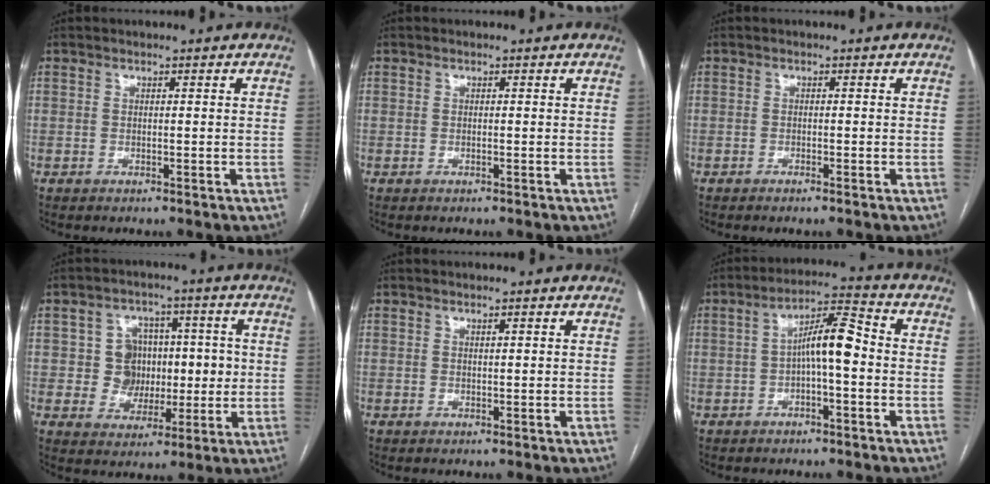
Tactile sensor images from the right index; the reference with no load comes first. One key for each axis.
{"total": 0.0}
{"total": 0.8, "fx": -0.6, "fy": -0.1, "fz": 0.5, "tx": -0.011, "ty": 0.000, "tz": -0.011}
{"total": 8.0, "fx": 0.4, "fy": 7.4, "fz": 3.1, "tx": -0.035, "ty": 0.033, "tz": 0.015}
{"total": 0.6, "fx": 0.3, "fy": 0.0, "fz": 0.5, "tx": -0.008, "ty": 0.001, "tz": 0.005}
{"total": 7.4, "fx": -0.6, "fy": 1.5, "fz": 7.2, "tx": -0.124, "ty": 0.029, "tz": -0.013}